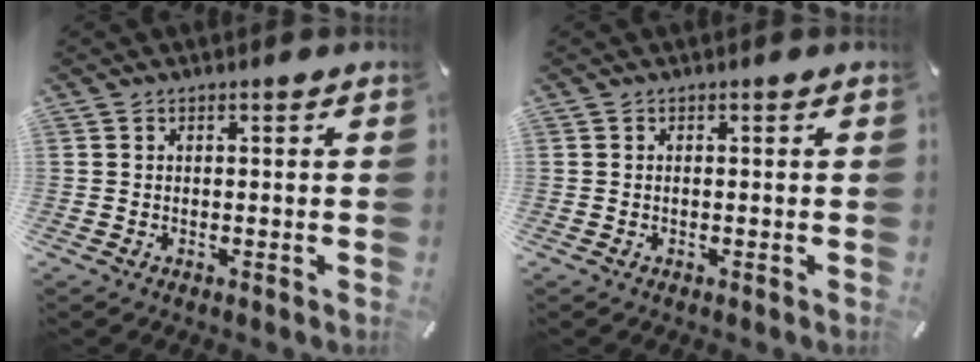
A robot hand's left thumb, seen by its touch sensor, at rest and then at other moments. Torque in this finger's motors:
{"motor_torque": [0.01, 0.19, -0.04, -0.03, 0.02]}